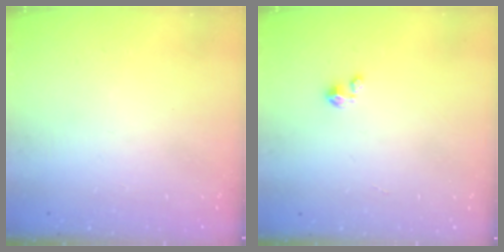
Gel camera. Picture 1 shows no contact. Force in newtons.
{"total": 1.5, "press": 1.5, "slide": 0.1}